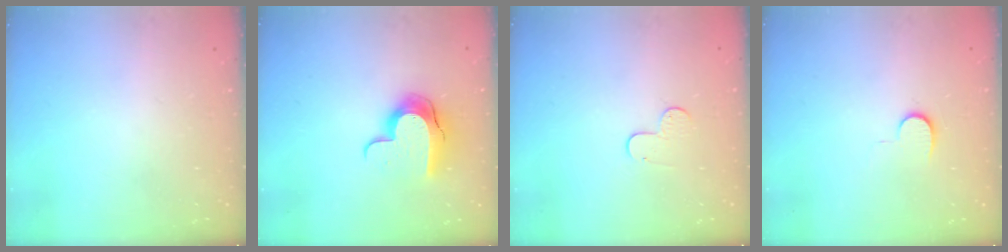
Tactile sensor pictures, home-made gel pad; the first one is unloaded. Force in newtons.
{"total": 10.5, "press": 10.5, "slide": 0.9}
{"total": 5.5, "press": 5.5, "slide": 0.5}
{"total": 6.6, "press": 6.6, "slide": 0.7}